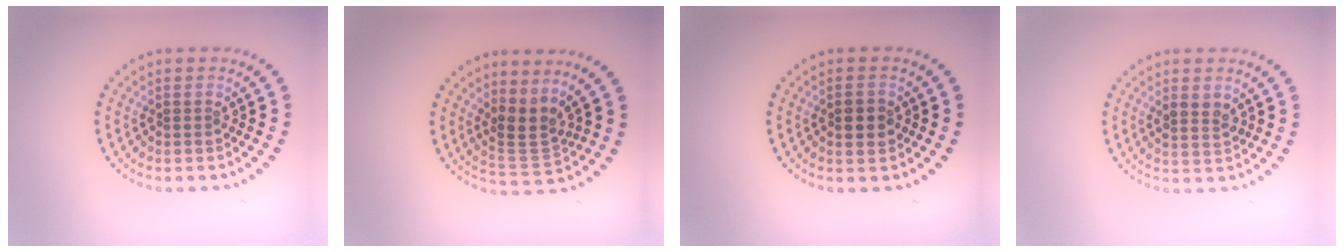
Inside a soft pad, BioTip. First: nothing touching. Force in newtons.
{"total": 2.9, "press": 2.1, "slide": 2.0}
{"total": 1.9, "press": 1.9, "slide": 0.2}
{"total": 1.9, "press": 1.8, "slide": 0.6}